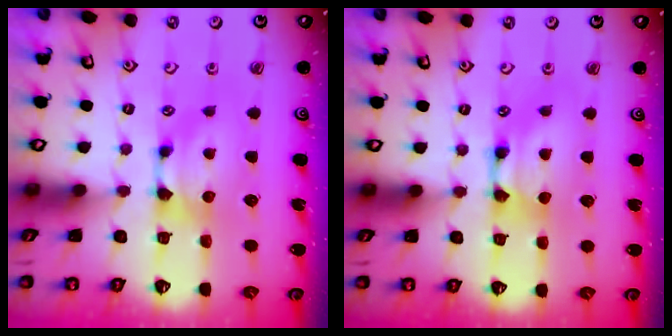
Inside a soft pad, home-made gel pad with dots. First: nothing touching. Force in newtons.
{"total": 2.0, "press": 2.0, "slide": 0.1}